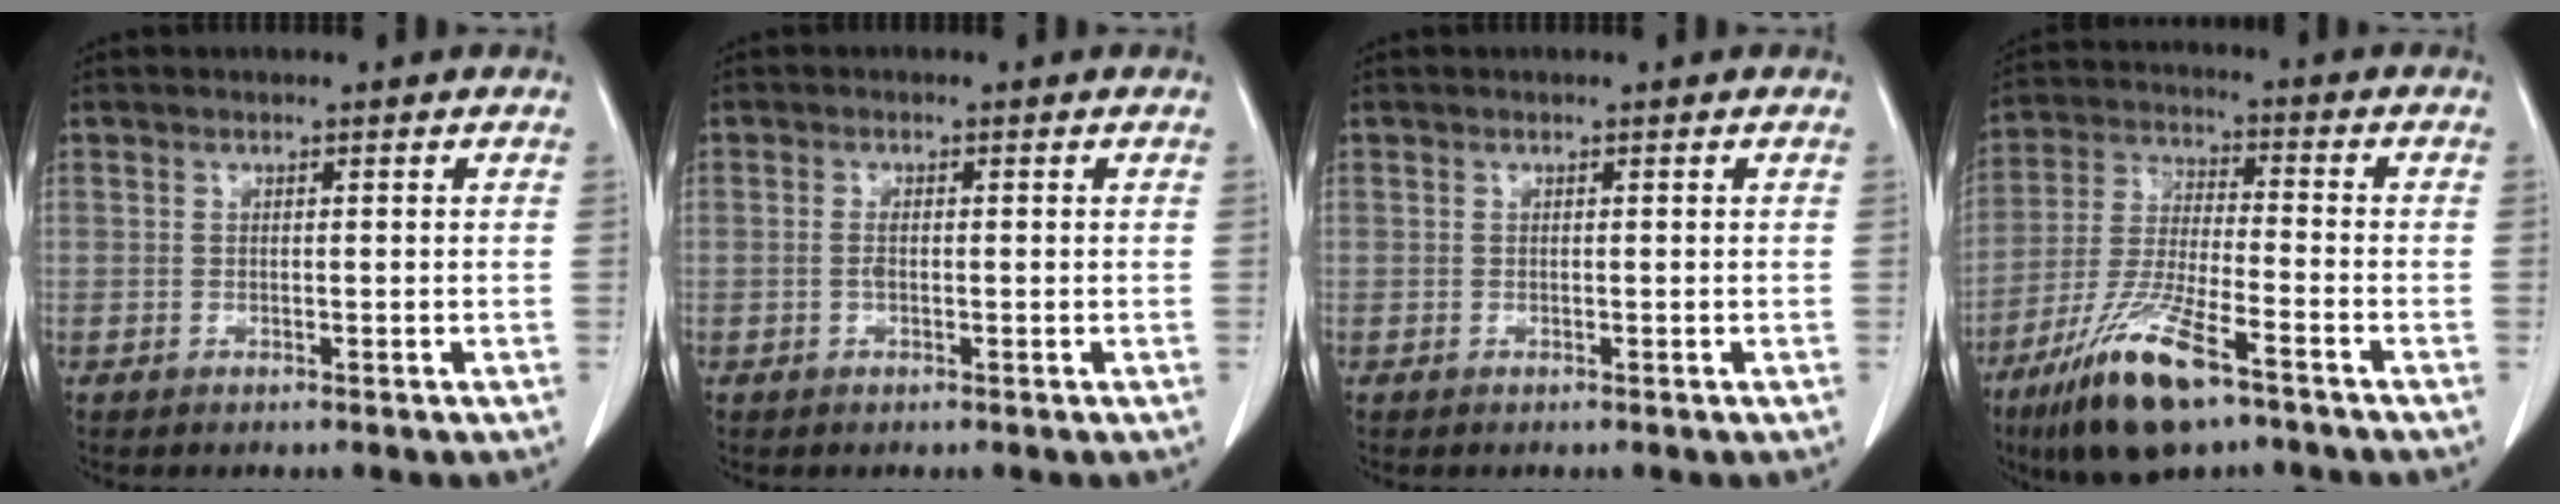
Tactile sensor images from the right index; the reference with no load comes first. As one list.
[{"total": 1.0, "force": [-0.2, 0.3, 1.0], "torque": [-0.021, 0.001, -0.004]}, {"total": 0.0}, {"total": 13.9, "force": [-8.7, 2.6, 10.6], "torque": [-0.215, -0.029, -0.156]}]